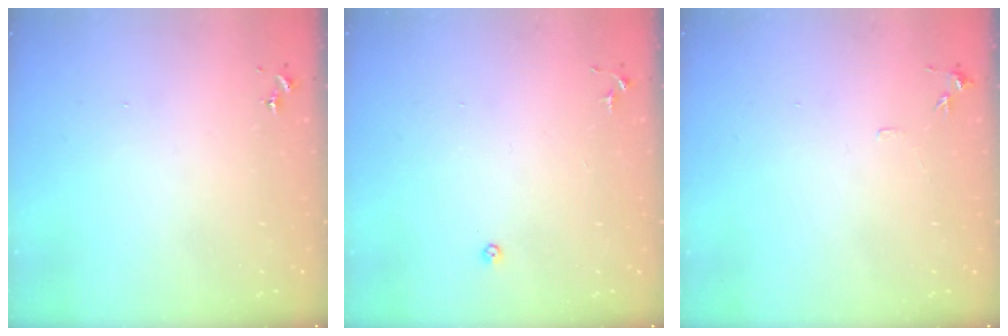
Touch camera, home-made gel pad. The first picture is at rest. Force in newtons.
{"total": 4.0, "press": 4.0, "slide": 0.8}
{"total": 4.8, "press": 4.8, "slide": 0.7}